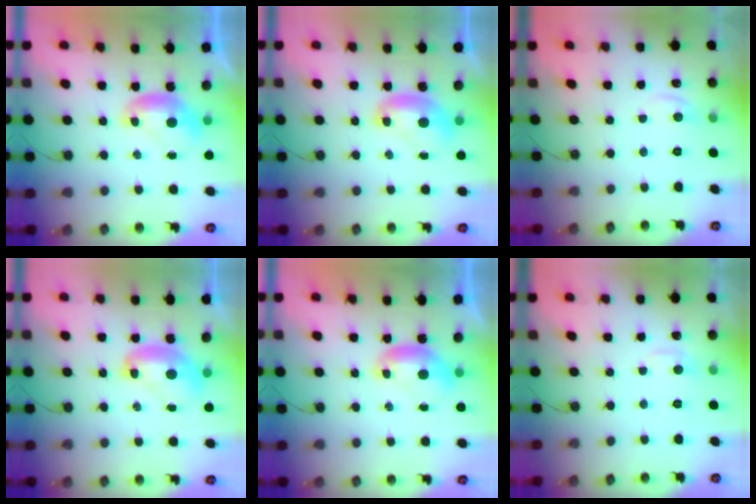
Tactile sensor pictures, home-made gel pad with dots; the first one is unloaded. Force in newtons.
{"total": 1.6, "press": 1.6, "slide": 0.2}
{"total": 1.0, "press": 0.7, "slide": 0.8}
{"total": 2.4, "press": 2.4, "slide": 0.3}
{"total": 0.0}
{"total": 0.8, "press": 0.4, "slide": 0.7}